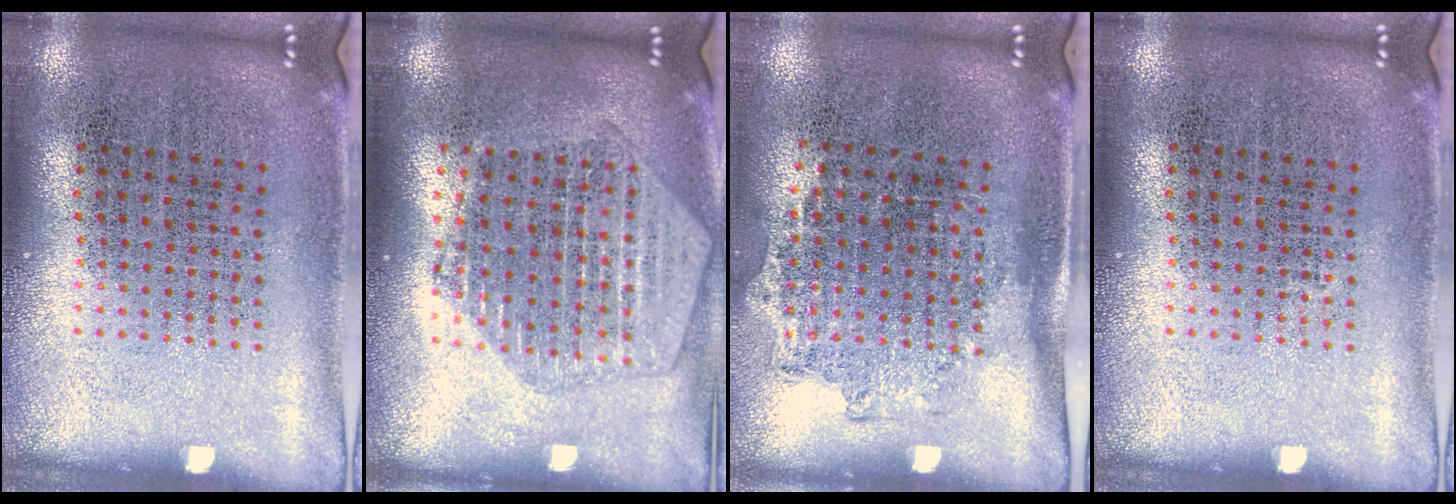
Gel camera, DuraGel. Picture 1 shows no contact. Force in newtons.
{"total": 2.0, "press": 1.8, "slide": 0.8}
{"total": 1.2, "press": 0.9, "slide": 0.8}
{"total": 0.0}